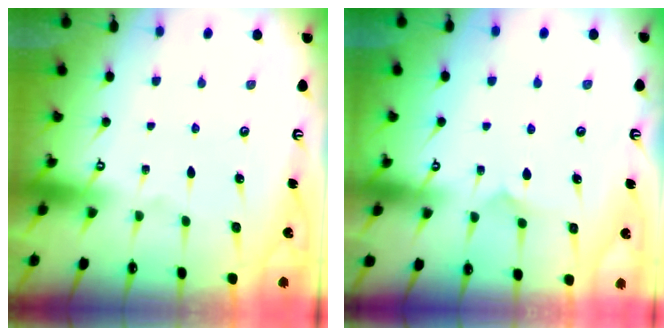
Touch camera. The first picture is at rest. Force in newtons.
{"total": 5.8, "press": 5.8, "slide": 0.1}